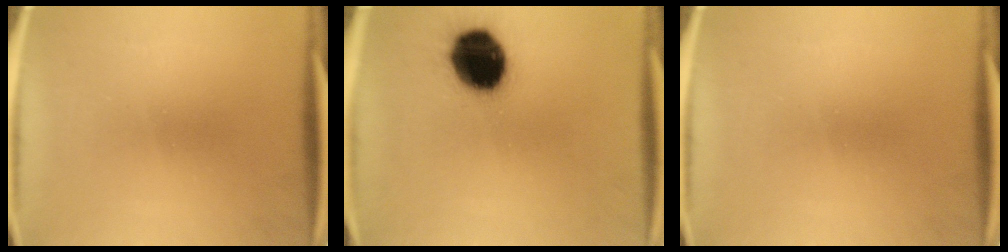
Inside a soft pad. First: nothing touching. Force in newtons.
{"total": 18.4}
{"total": 0.0}